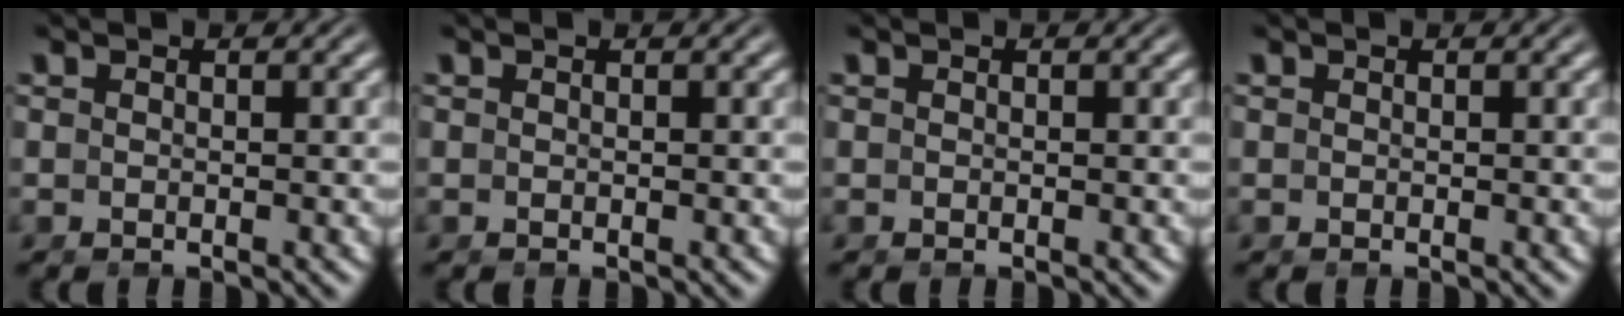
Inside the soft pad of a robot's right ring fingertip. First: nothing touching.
{"total": 0.0}
{"total": 0.0}
{"total": 0.0}